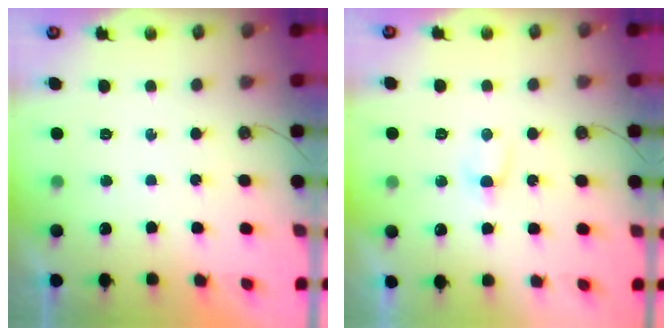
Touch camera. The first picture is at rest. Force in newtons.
{"total": 2.5, "press": 2.5, "slide": 0.4}